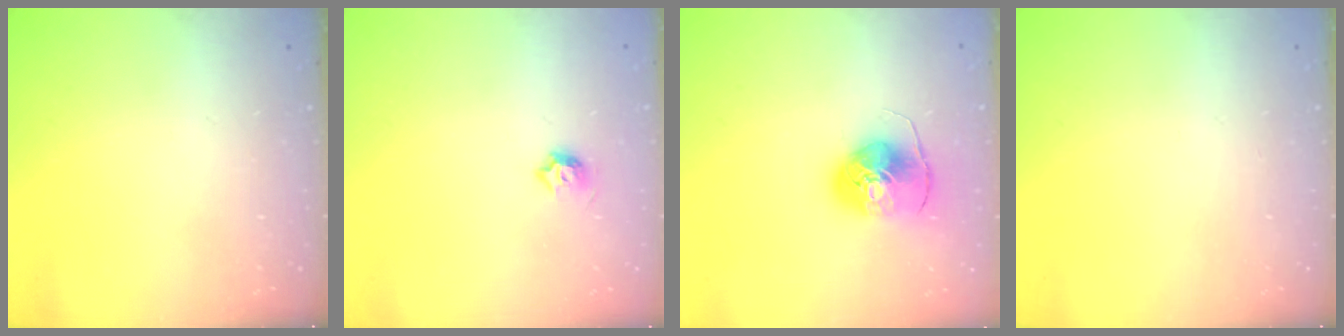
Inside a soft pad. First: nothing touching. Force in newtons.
{"total": 4.7, "press": 4.6, "slide": 1.2}
{"total": 9.2, "press": 9.1, "slide": 1.0}
{"total": 0.0}